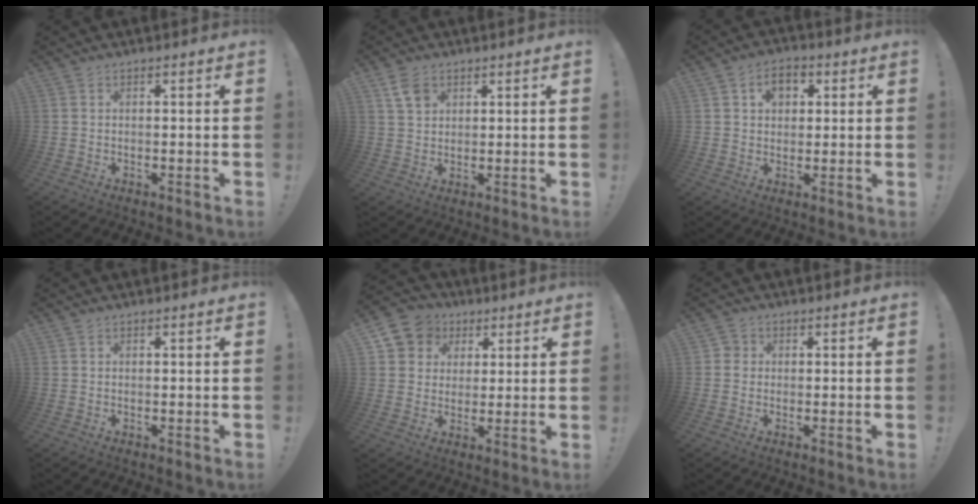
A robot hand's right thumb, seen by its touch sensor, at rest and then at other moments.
{"total": 5.7, "force": [3.3, 4.0, 2.4], "torque": [-0.034, -0.010, 0.062]}
{"total": 6.9, "force": [2.3, 5.3, 3.7], "torque": [-0.045, -0.002, 0.040]}
{"total": 0.0}
{"total": 8.7, "force": [2.9, 7.9, 2.0], "torque": [-0.030, -0.012, 0.062]}
{"total": 2.5, "force": [-0.3, 2.3, 0.7], "torque": [-0.006, 0.007, -0.006]}